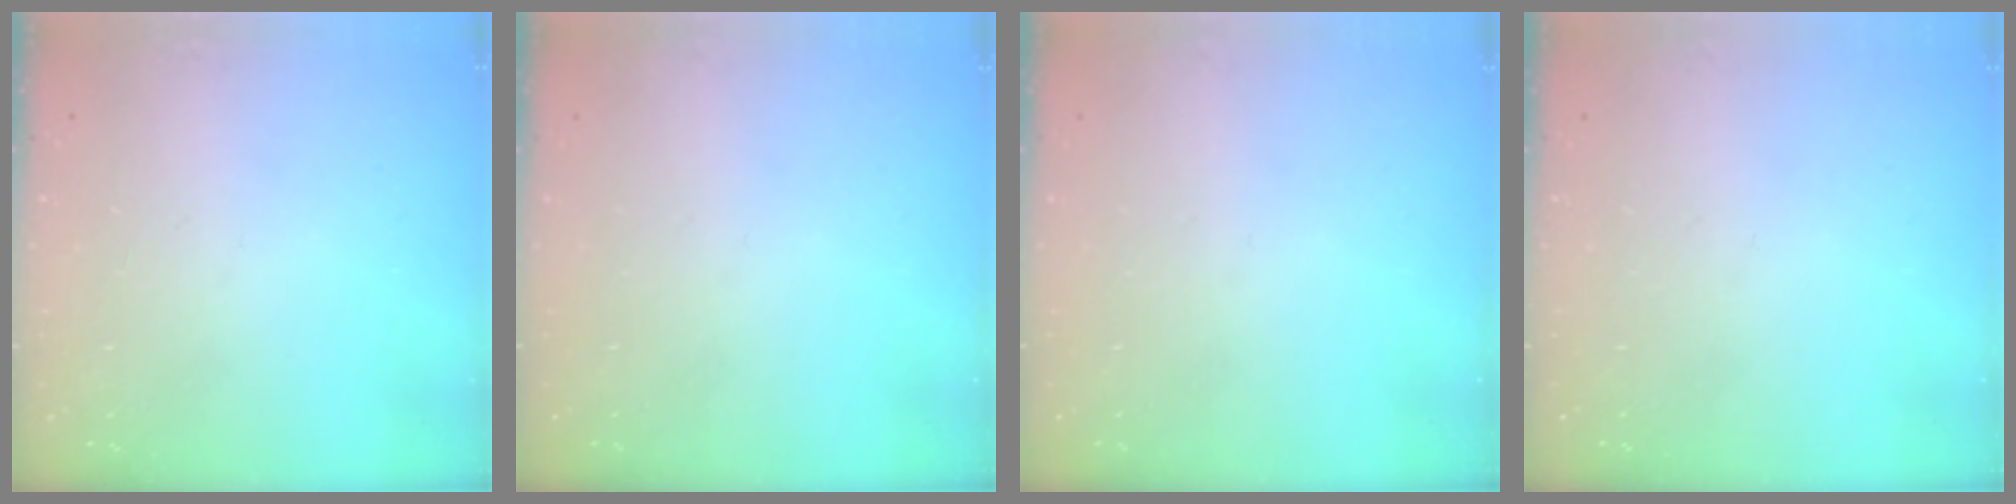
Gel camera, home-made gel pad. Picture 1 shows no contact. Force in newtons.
{"total": 0.0}
{"total": 0.0}
{"total": 0.0}